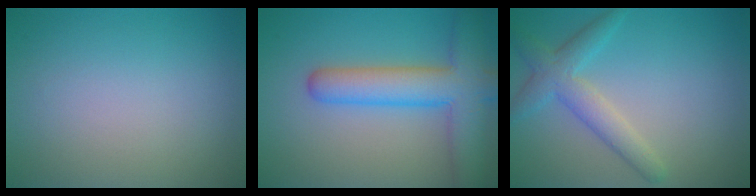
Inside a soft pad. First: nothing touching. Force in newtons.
{"total": 7.4, "press": 7.4, "slide": 0.4}
{"total": 3.5, "press": 3.5, "slide": 0.1}